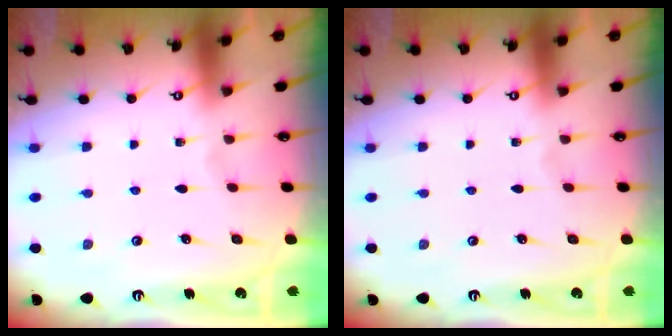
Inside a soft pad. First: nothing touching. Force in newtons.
{"total": 0.0}